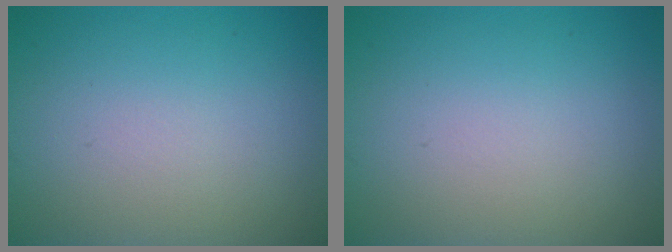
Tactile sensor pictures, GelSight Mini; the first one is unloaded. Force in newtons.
{"total": 0.0}